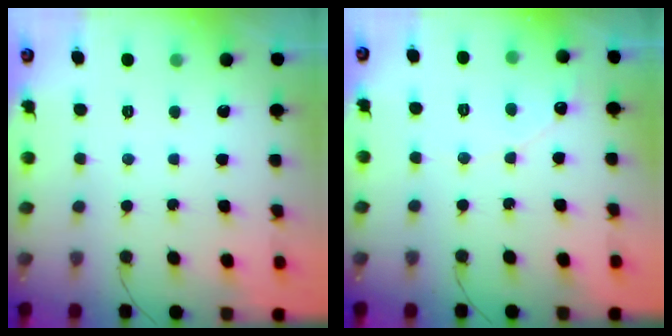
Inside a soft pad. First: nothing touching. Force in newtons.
{"total": 3.2, "press": 3.2, "slide": 0.2}